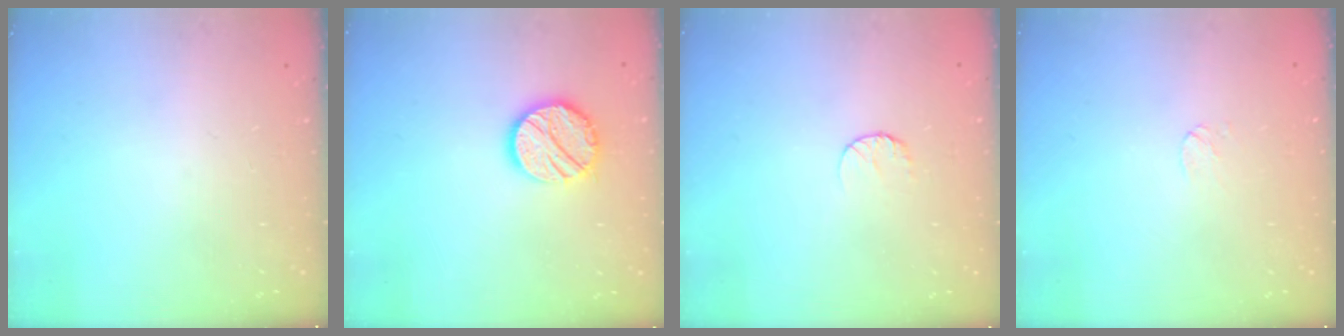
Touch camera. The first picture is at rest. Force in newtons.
{"total": 12.8, "press": 12.8, "slide": 0.8}
{"total": 4.7, "press": 4.7, "slide": 0.4}
{"total": 3.1, "press": 3.1, "slide": 0.3}